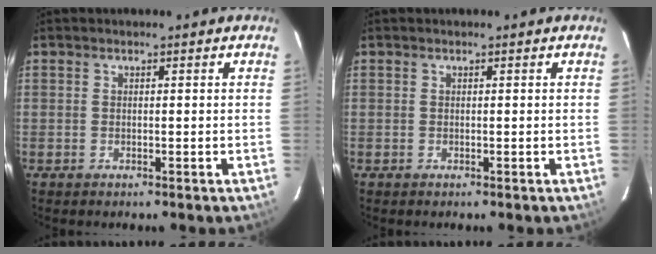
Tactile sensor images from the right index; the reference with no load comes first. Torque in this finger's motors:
{"motor_torque": [0.01, 0.02, -0.08, -0.01]}